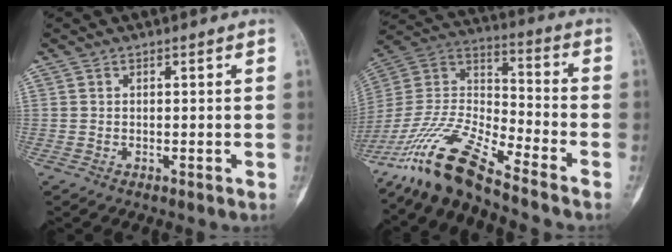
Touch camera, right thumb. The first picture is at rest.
{"total": 16.7, "force": [-13.5, 2.6, 9.6], "torque": [-0.198, 0.066, -0.265]}